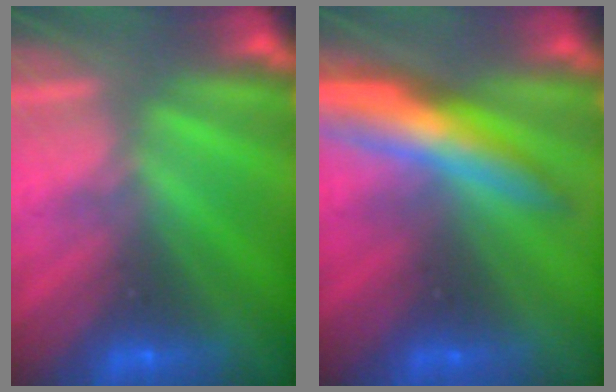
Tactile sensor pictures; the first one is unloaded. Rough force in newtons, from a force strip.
{"total": 9.3}